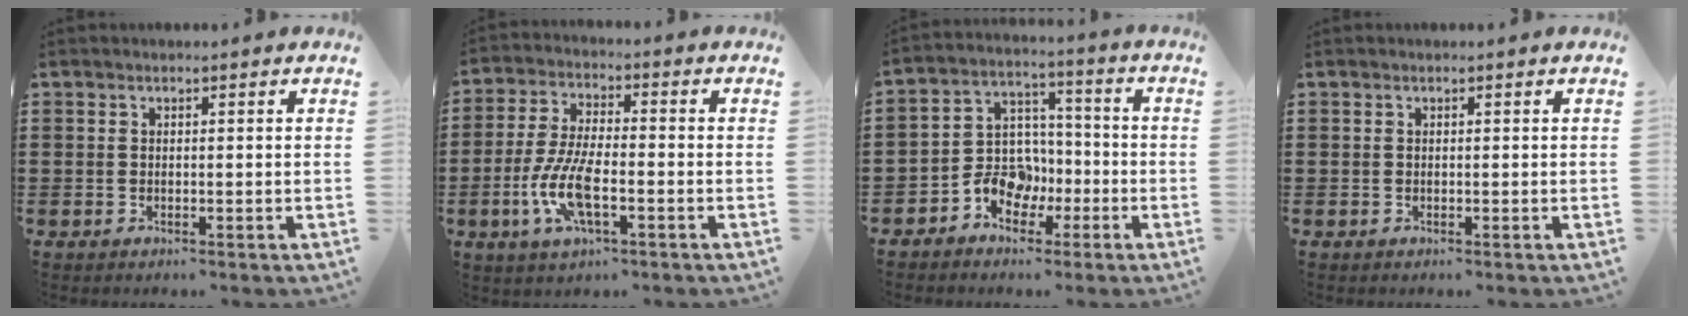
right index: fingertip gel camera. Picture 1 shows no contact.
{"total": 9.0, "force": [-3.1, 3.1, 7.8], "torque": [-0.182, -0.017, -0.062]}
{"total": 7.6, "force": [-3.2, 6.1, 3.2], "torque": [-0.077, 0.021, -0.058]}
{"total": 0.0}